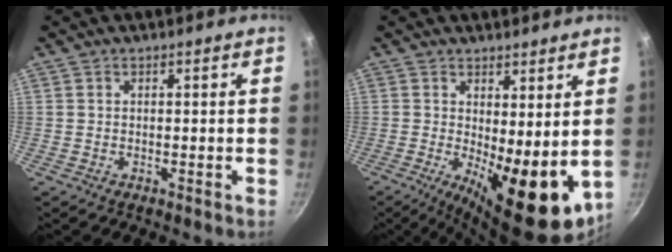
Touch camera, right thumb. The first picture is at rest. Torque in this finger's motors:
{"motor_torque": [1.78, 3.01, 0.22, -0.08, 0.13]}